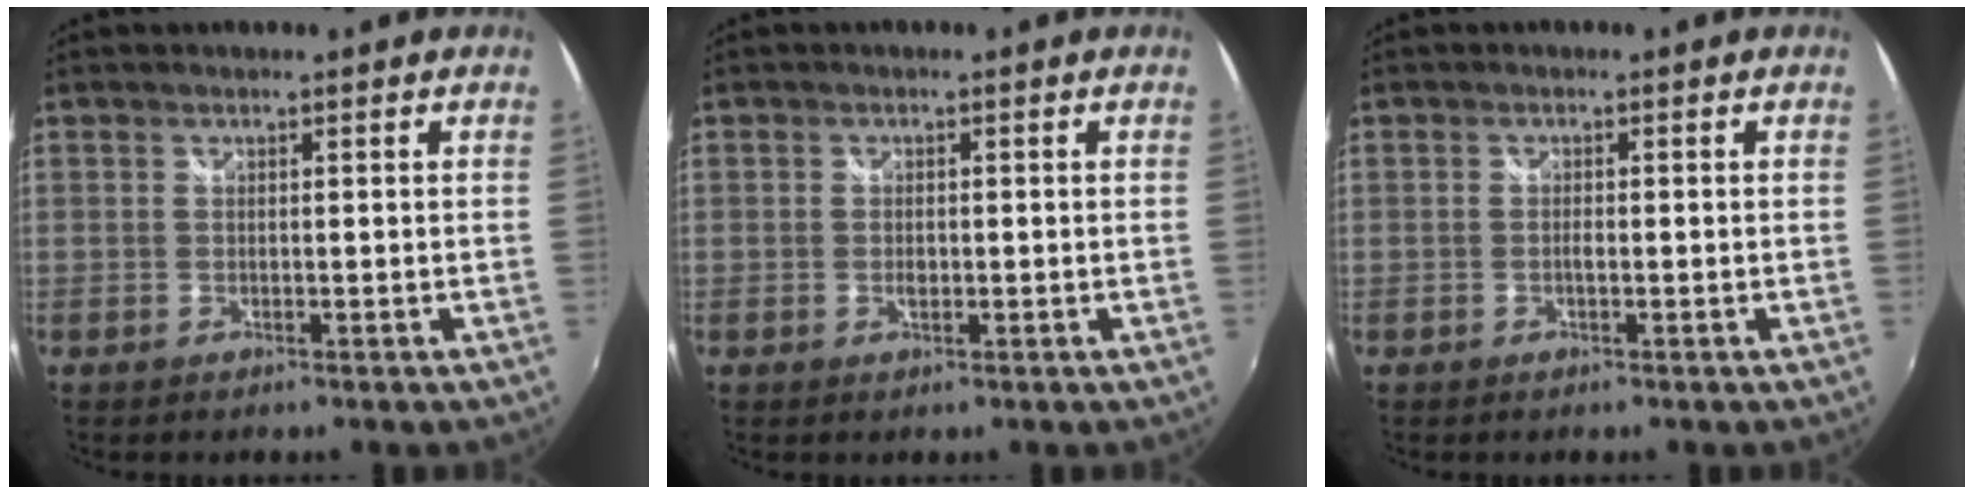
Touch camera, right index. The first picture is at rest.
{"total": 1.6, "force": [-0.3, 1.0, 1.3], "torque": [-0.023, -0.001, -0.007]}
{"total": 0.8, "force": [-0.3, 0.2, 0.7], "torque": [-0.016, 0.002, -0.006]}